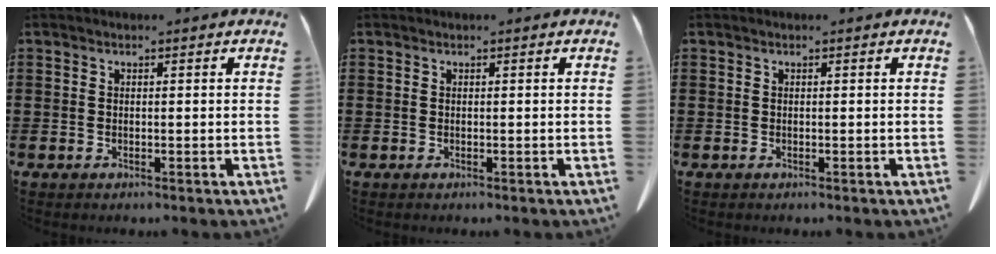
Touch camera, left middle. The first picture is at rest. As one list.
[{"total": 0.0}, {"total": 0.0}]